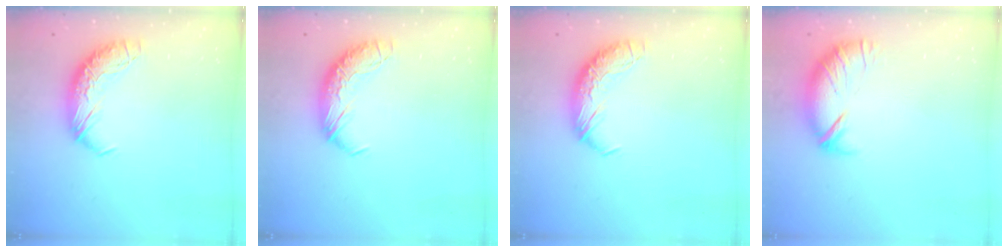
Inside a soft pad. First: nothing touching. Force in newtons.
{"total": 0.0}
{"total": 0.0}
{"total": 4.2, "press": 3.7, "slide": 2.0}